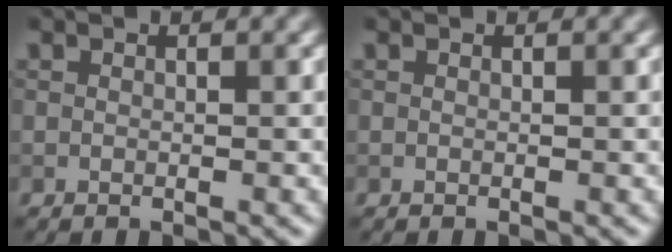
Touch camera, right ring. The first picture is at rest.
{"total": 0.0}